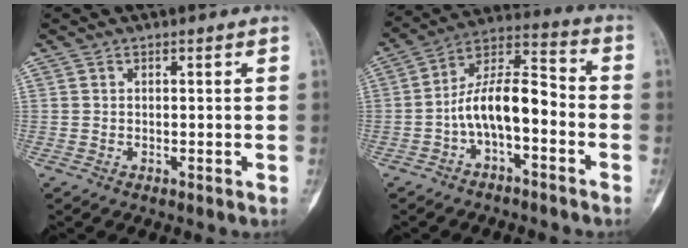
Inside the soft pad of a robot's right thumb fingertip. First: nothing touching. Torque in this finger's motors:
{"motor_torque": [0.14, 0.14, 0.82, -0.80, 0.07]}